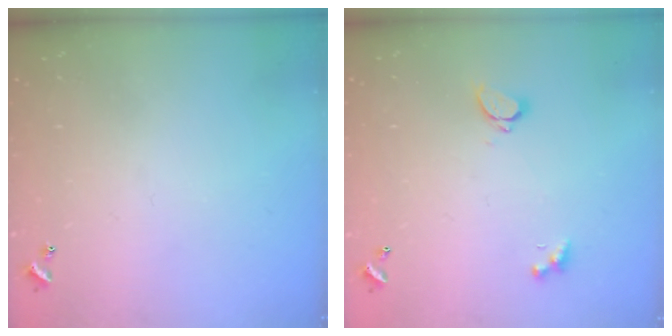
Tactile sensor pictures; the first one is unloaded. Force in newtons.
{"total": 2.1, "press": 1.8, "slide": 1.0}